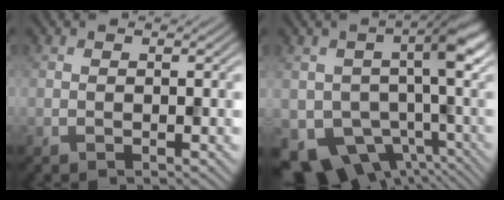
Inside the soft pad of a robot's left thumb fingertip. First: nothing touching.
{"total": 11.7, "force": [-3.0, 8.2, 7.8], "torque": [-0.121, -0.031, -0.046]}